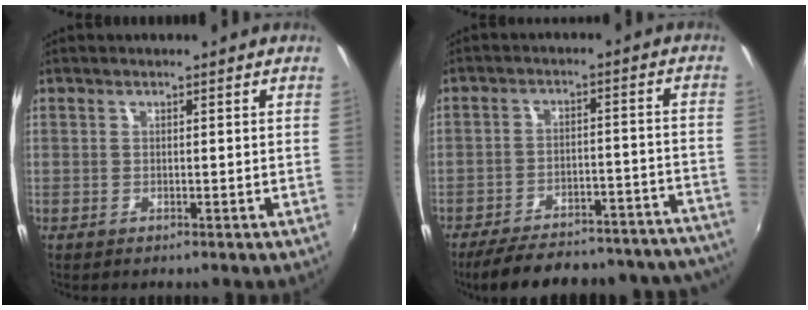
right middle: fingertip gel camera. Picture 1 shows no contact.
{"total": 28.7, "force": [-26.1, 6.9, 9.9], "torque": [-0.159, 0.020, -0.319]}